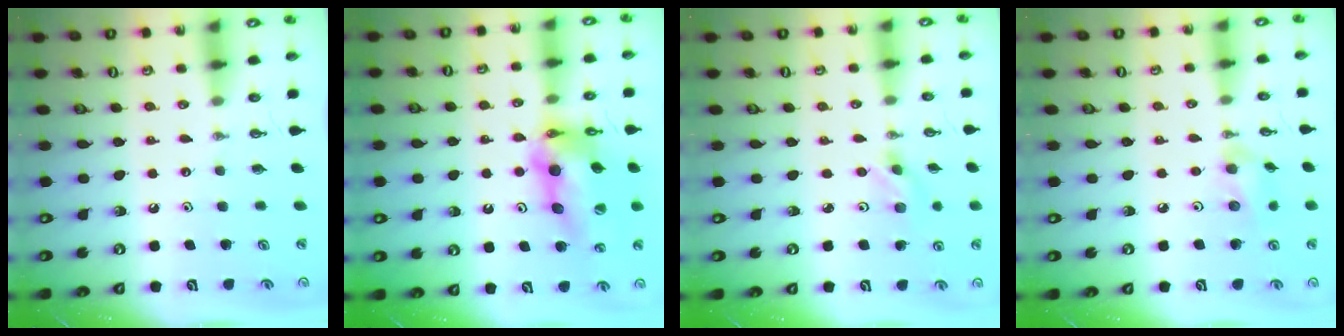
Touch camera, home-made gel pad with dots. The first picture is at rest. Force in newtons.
{"total": 16.2, "press": 16.1, "slide": 1.7}
{"total": 2.0, "press": 1.9, "slide": 0.6}
{"total": 8.2, "press": 7.8, "slide": 2.6}